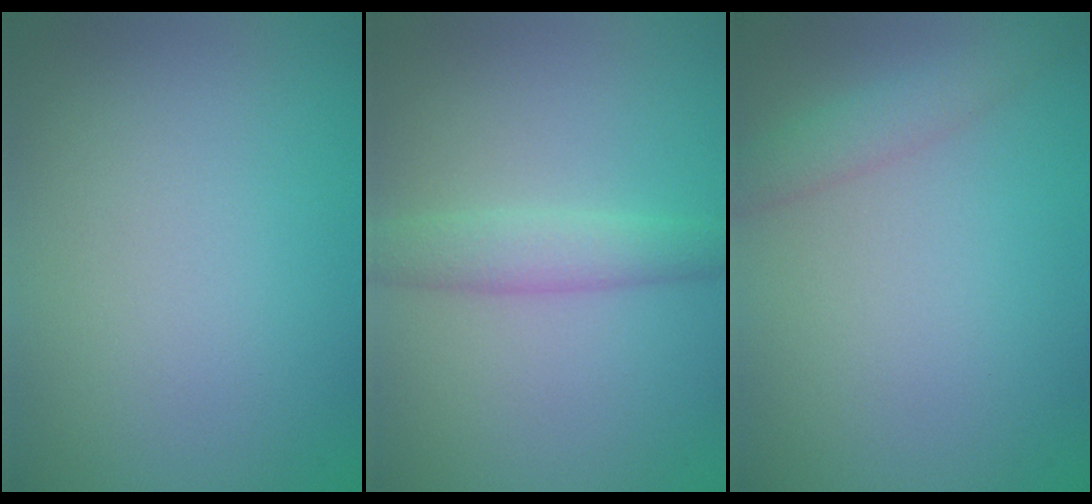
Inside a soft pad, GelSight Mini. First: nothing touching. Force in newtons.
{"total": 2.9, "press": 2.9, "slide": 0.1}
{"total": 2.0, "press": 2.0, "slide": 0.0}